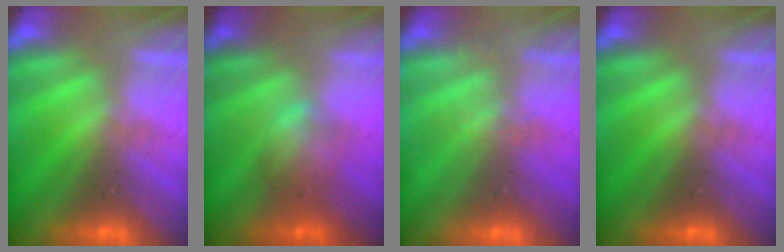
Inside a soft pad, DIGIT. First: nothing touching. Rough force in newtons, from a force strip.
{"total": 2.0}
{"total": 1.8}
{"total": 0.0}